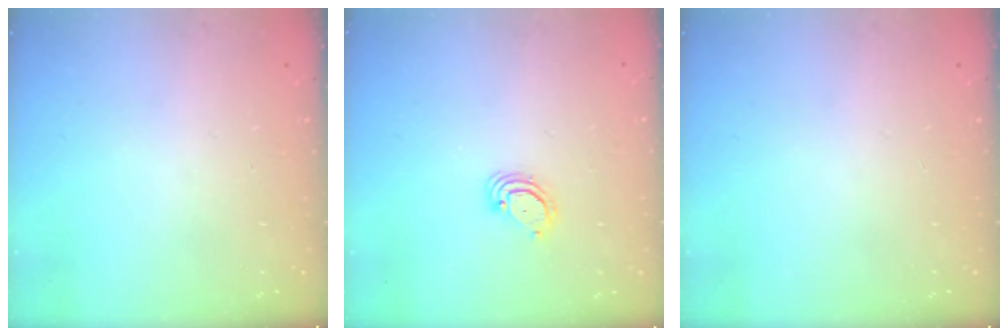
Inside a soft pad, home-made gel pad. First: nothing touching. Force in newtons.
{"total": 3.2, "press": 3.2, "slide": 0.2}
{"total": 0.0}